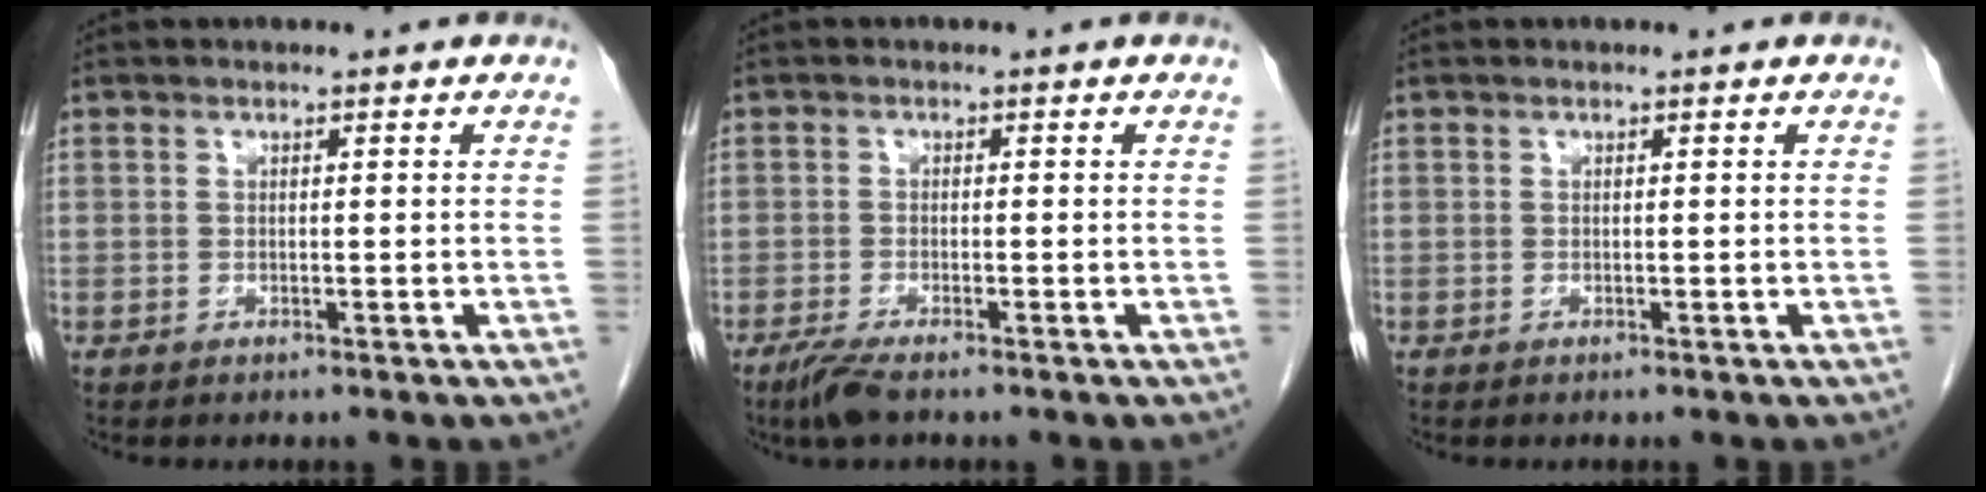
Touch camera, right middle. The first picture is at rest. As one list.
[{"total": 3.3, "force": [-2.4, 0.4, 2.2], "torque": [-0.048, -0.009, -0.048]}, {"total": 0.0}]